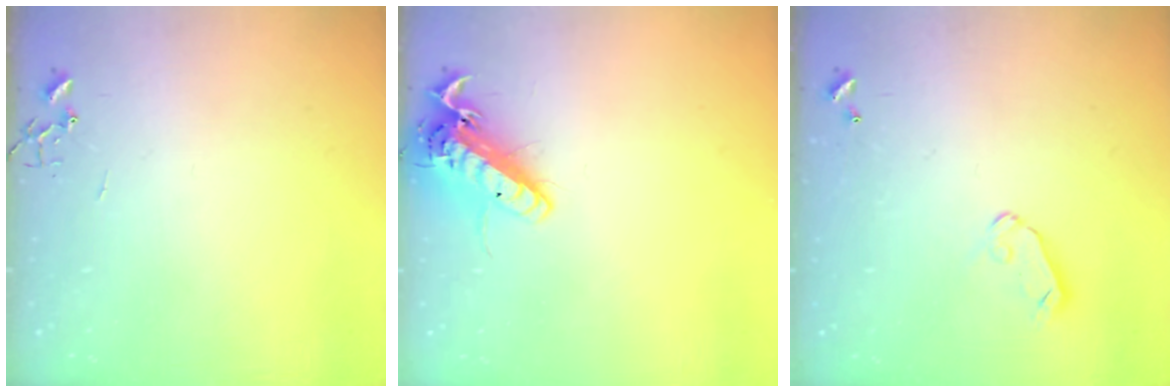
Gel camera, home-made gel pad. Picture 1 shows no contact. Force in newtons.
{"total": 15.7, "press": 15.3, "slide": 3.3}
{"total": 5.8, "press": 5.8, "slide": 0.5}